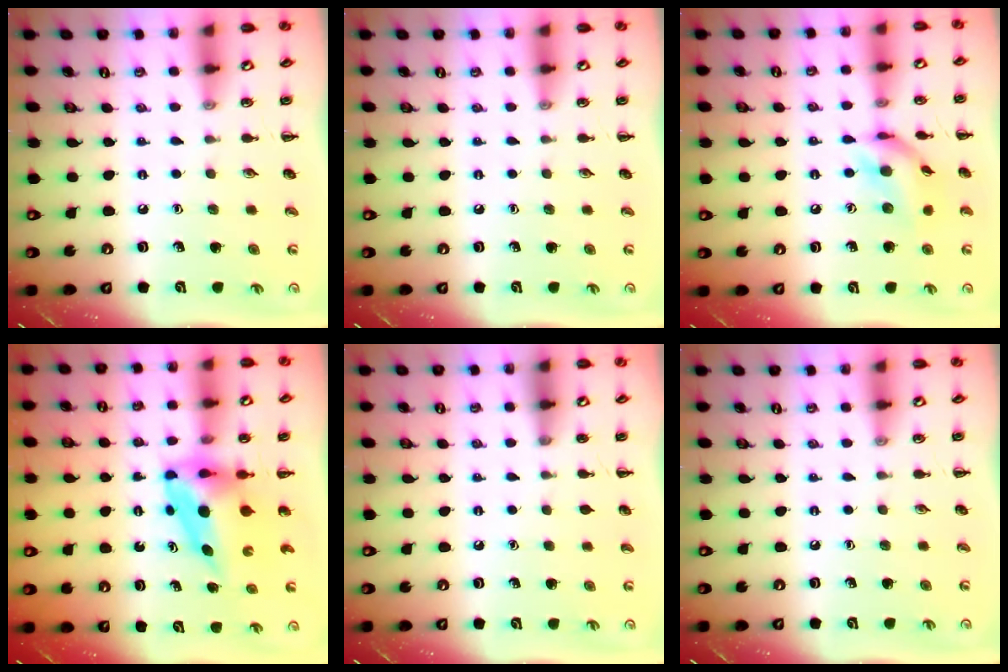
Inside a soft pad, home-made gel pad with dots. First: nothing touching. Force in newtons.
{"total": 0.0}
{"total": 12.6, "press": 12.4, "slide": 1.9}
{"total": 6.1, "press": 5.9, "slide": 1.3}
{"total": 0.0}
{"total": 0.0}